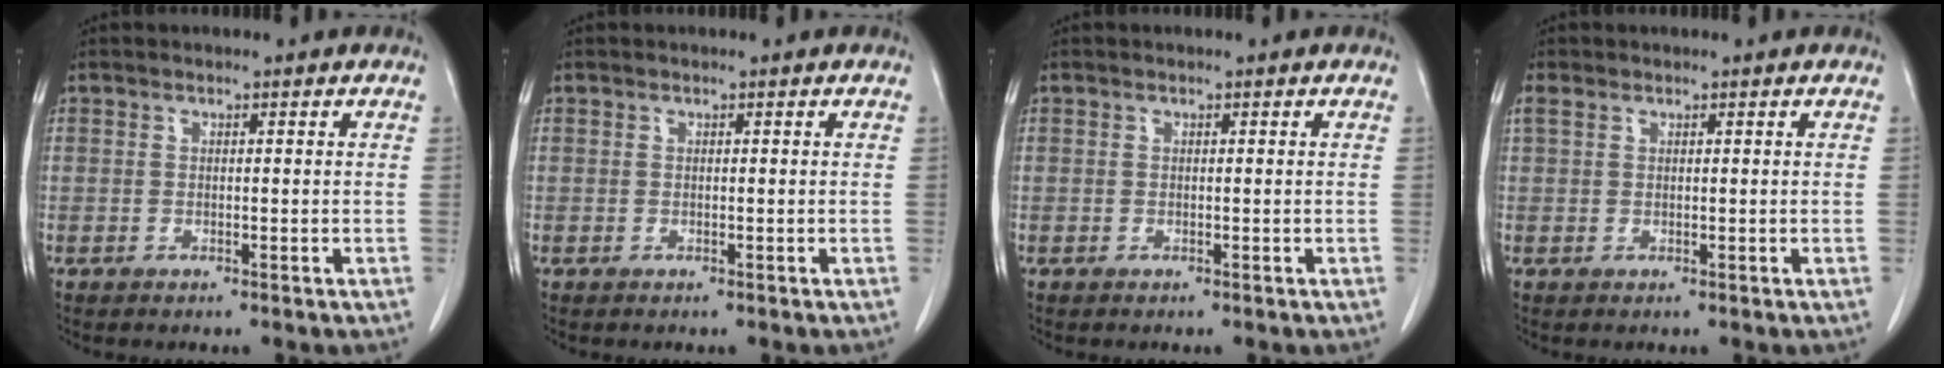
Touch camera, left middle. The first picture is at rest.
{"total": 0.0}
{"total": 0.0}
{"total": 1.3, "force": [0.9, 0.7, 0.6], "torque": [-0.022, 0.016, 0.021]}